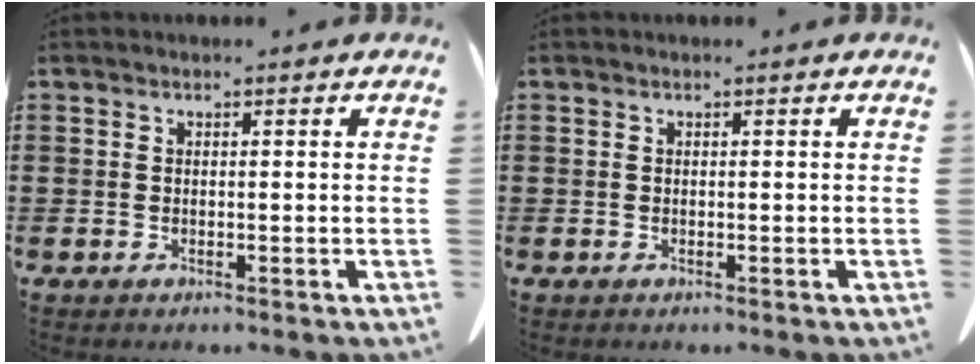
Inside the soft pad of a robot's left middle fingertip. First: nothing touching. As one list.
[{"total": 0.0}]